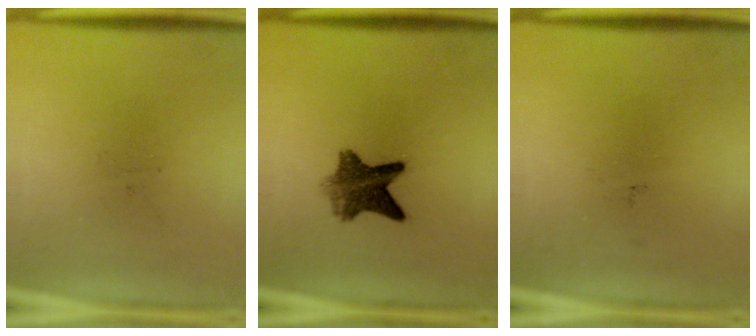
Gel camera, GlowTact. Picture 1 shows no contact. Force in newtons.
{"total": 7.2}
{"total": 0.0}